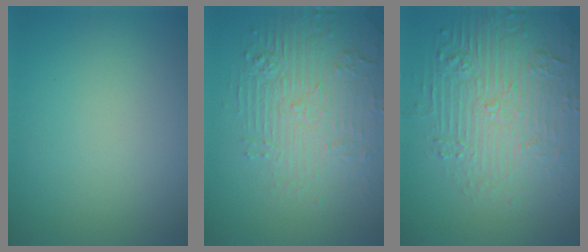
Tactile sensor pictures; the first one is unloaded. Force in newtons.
{"total": 4.5, "press": 4.2, "slide": 1.6}
{"total": 7.2, "press": 5.4, "slide": 4.8}